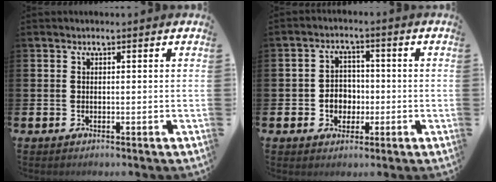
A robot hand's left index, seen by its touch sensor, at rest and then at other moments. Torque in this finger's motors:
{"motor_torque": [0.78, 0.18, 0.06, 0.06]}